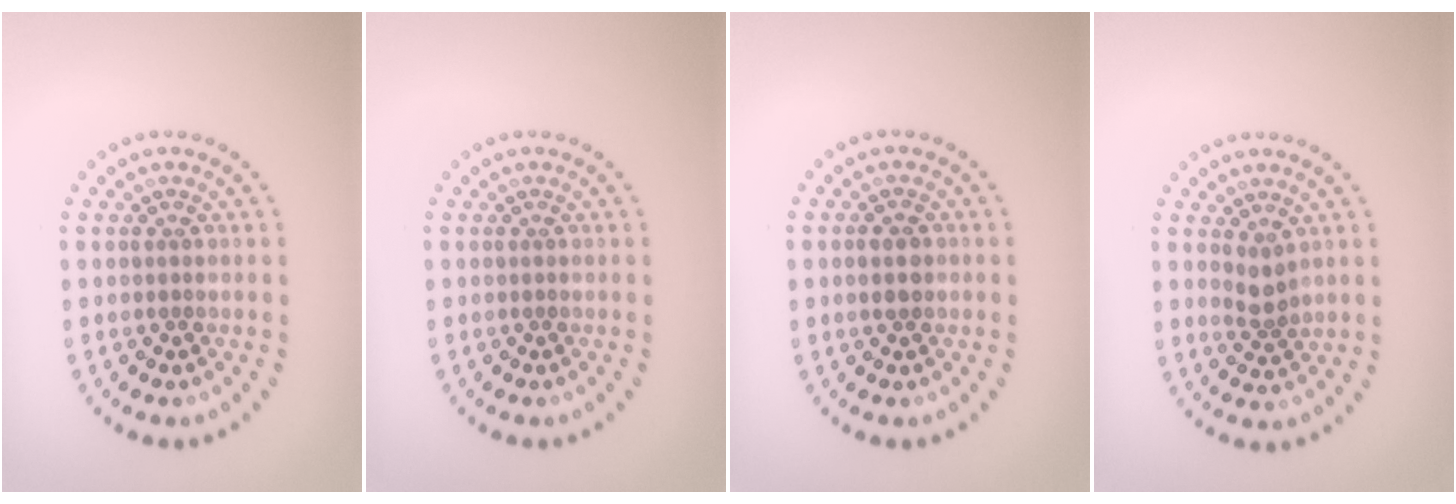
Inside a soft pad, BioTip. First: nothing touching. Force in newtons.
{"total": 0.0}
{"total": 1.3, "press": 1.3, "slide": 0.1}
{"total": 1.8, "press": 1.4, "slide": 1.1}